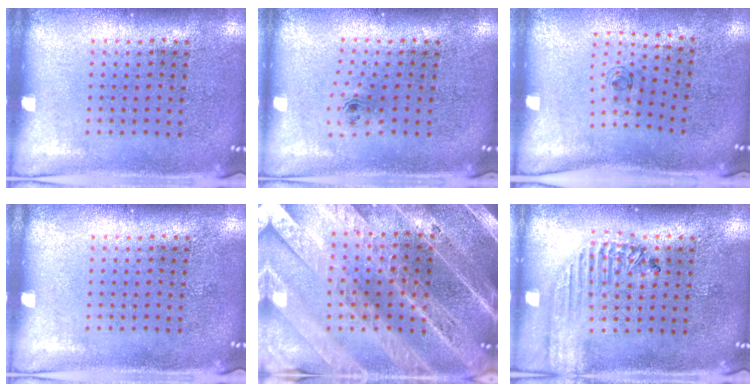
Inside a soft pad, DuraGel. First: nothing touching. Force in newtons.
{"total": 0.8, "press": 0.3, "slide": 0.7}
{"total": 0.6, "press": 0.2, "slide": 0.6}
{"total": 0.0}
{"total": 4.8, "press": 4.3, "slide": 2.3}
{"total": 1.8, "press": 1.7, "slide": 0.6}